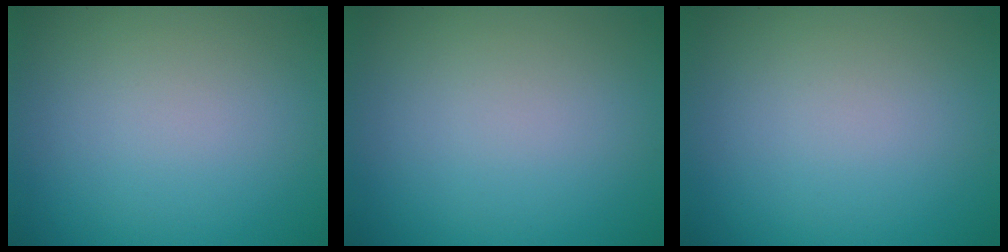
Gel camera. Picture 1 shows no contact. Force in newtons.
{"total": 0.0}
{"total": 0.0}